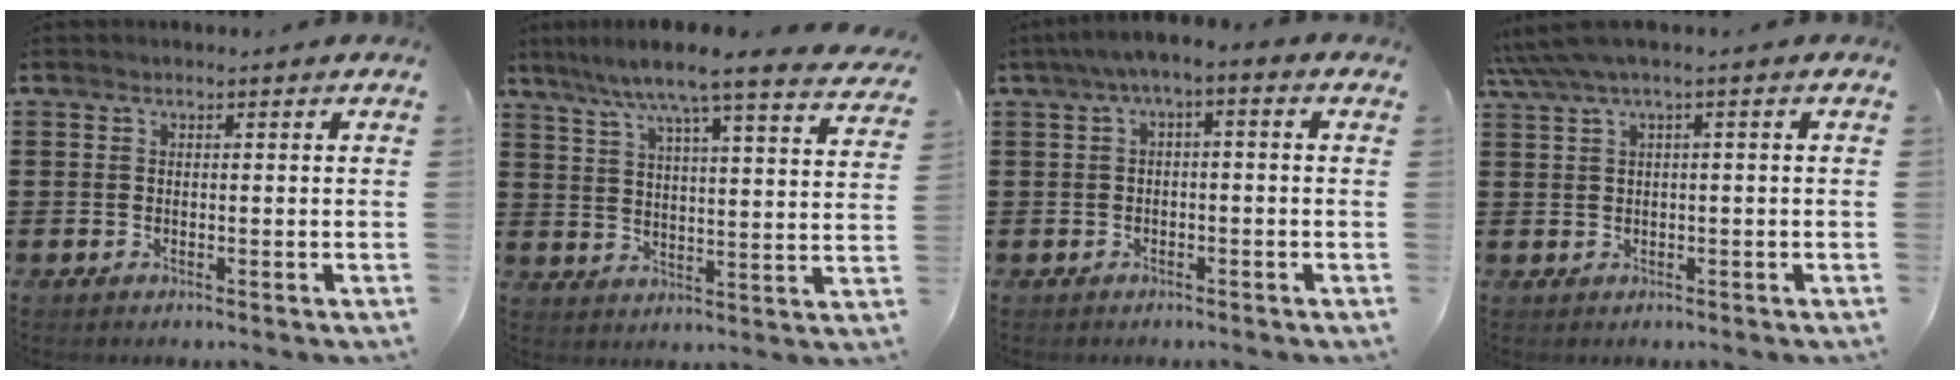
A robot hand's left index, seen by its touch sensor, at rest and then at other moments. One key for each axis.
{"total": 7.7, "fx": 6.5, "fy": -0.6, "fz": 4.2, "tx": -0.108, "ty": -0.039, "tz": 0.103}
{"total": 2.9, "fx": -2.1, "fy": 0.5, "fz": 2.0, "tx": -0.041, "ty": 0.000, "tz": -0.047}
{"total": 2.6, "fx": 0.2, "fy": 0.1, "fz": 2.6, "tx": -0.055, "ty": -0.008, "tz": -0.001}